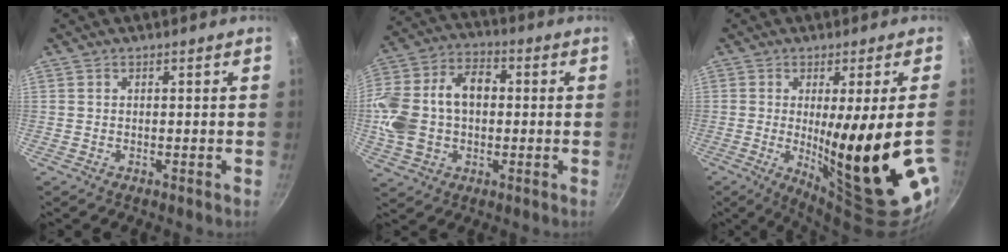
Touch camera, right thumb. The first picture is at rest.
{"total": 17.5, "force": [0.3, 12.1, 12.6], "torque": [-0.232, 0.040, -0.002]}
{"total": 21.3, "force": [-2.9, 2.4, 20.9], "torque": [-0.289, -0.038, -0.019]}